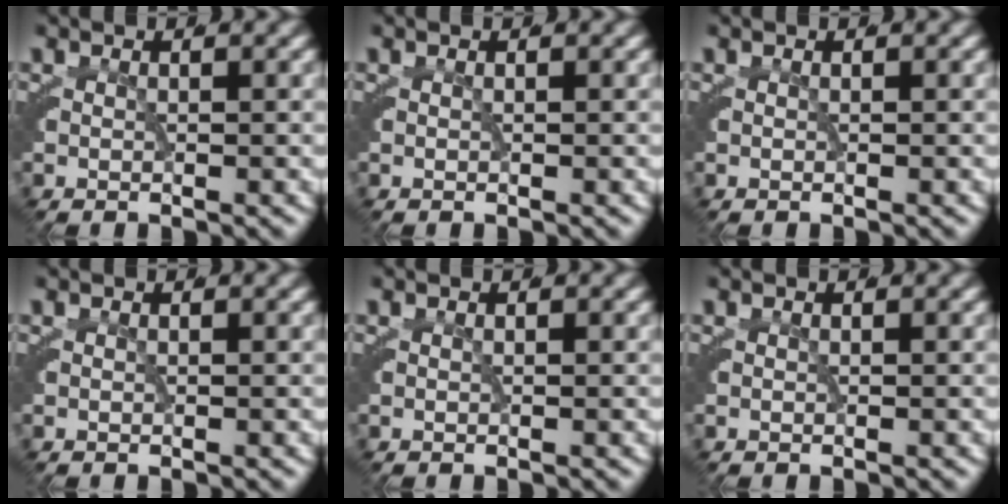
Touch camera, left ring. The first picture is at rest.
{"total": 0.0}
{"total": 0.0}
{"total": 0.0}
{"total": 0.0}
{"total": 0.0}